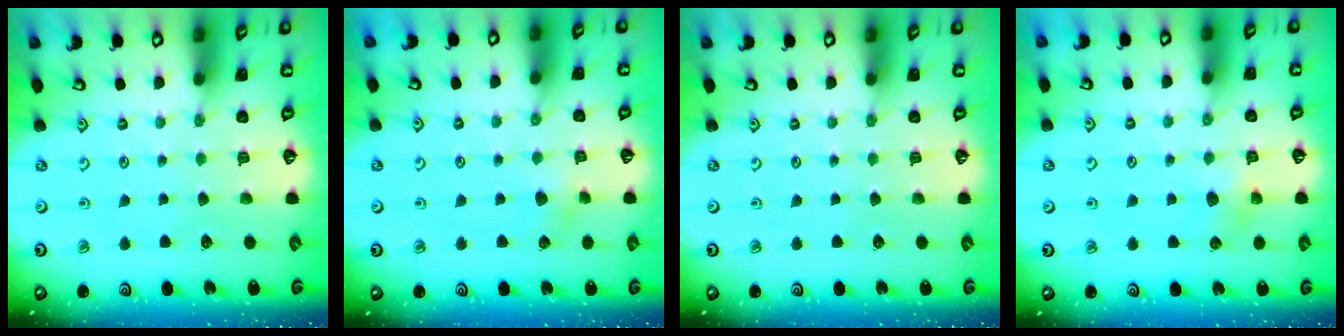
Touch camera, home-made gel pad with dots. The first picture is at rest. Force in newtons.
{"total": 3.1, "press": 3.1, "slide": 0.6}
{"total": 0.0}
{"total": 5.9, "press": 5.9, "slide": 0.5}